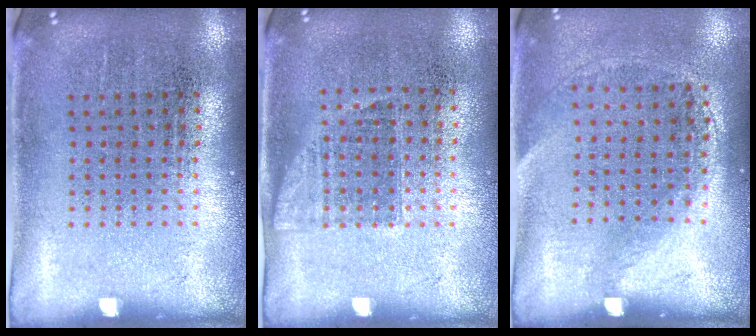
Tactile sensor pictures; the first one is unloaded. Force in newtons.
{"total": 1.0, "press": 0.8, "slide": 0.5}
{"total": 1.4, "press": 1.0, "slide": 1.0}